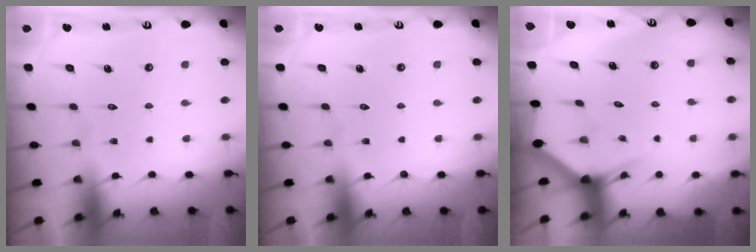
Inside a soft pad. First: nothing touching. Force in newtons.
{"total": 0.0}
{"total": 2.6, "press": 2.6, "slide": 0.1}